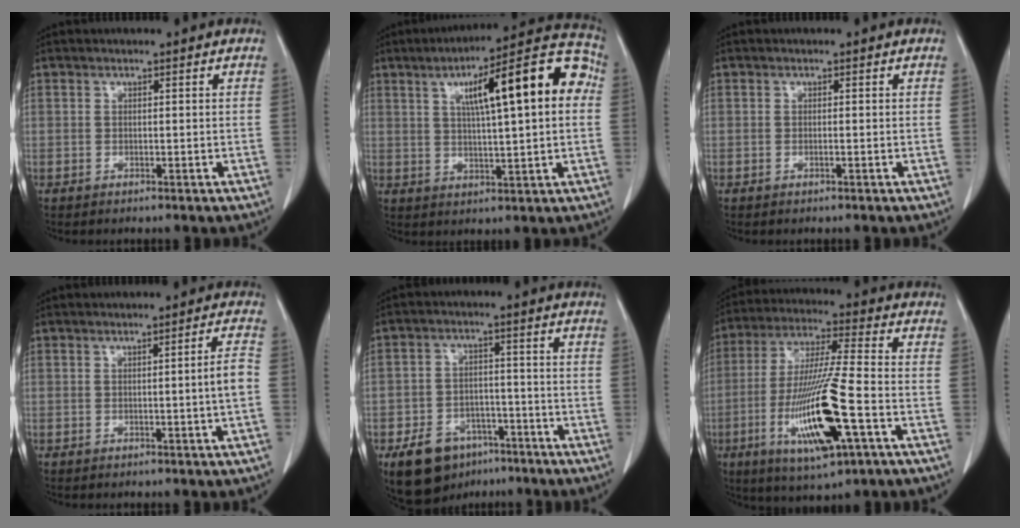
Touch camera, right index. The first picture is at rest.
{"total": 16.8, "force": [4.1, 2.5, 16.1], "torque": [-0.222, 0.039, 0.053]}
{"total": 0.0}
{"total": 2.9, "force": [-0.6, -0.6, 2.7], "torque": [-0.038, -0.001, -0.007]}
{"total": 9.7, "force": [-6.2, 6.3, 4.2], "torque": [-0.072, 0.010, -0.093]}
{"total": 16.6, "force": [-5.4, 1.4, 15.7], "torque": [-0.313, -0.021, -0.090]}